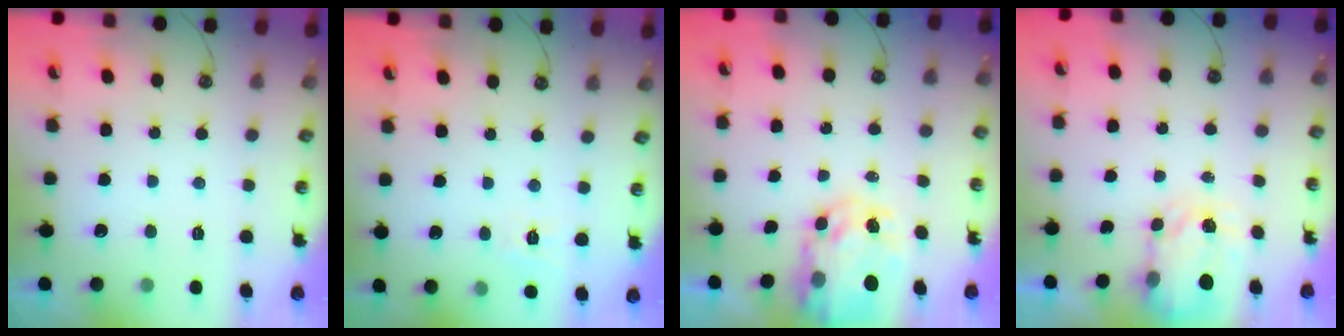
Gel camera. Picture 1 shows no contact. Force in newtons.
{"total": 2.8, "press": 2.8, "slide": 0.5}
{"total": 8.5, "press": 8.5, "slide": 0.8}
{"total": 3.7, "press": 3.7, "slide": 0.6}